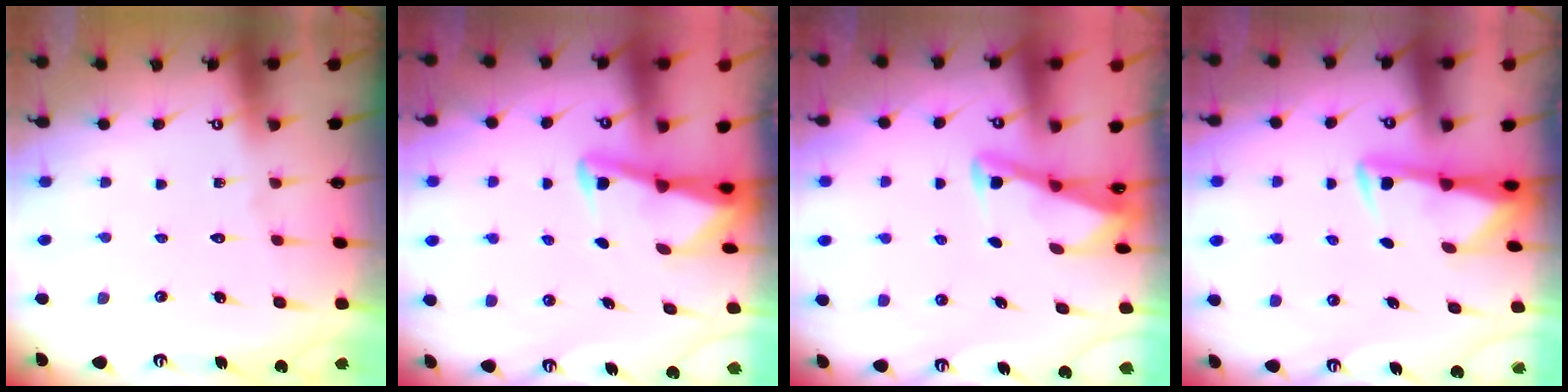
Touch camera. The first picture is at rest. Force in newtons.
{"total": 3.1, "press": 3.1, "slide": 0.4}
{"total": 2.9, "press": 2.9, "slide": 0.4}
{"total": 2.9, "press": 2.9, "slide": 0.6}